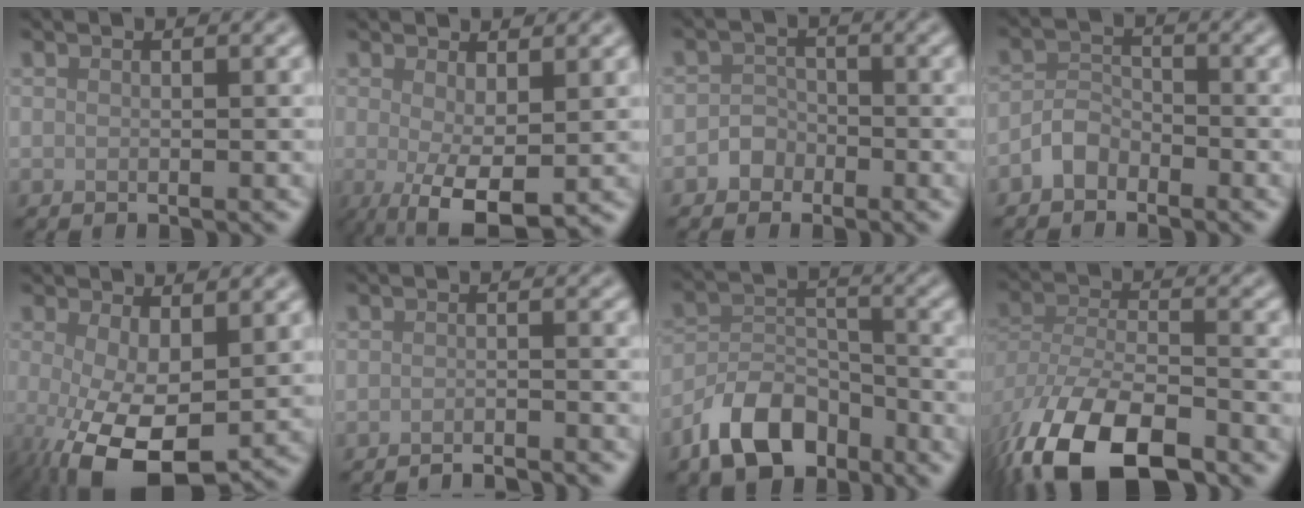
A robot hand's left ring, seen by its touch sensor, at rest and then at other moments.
{"total": 5.1, "force": [-0.7, 1.7, 4.7], "torque": [-0.087, -0.013, -0.010]}
{"total": 1.8, "force": [-1.0, 1.5, 0.2], "torque": [0.004, 0.009, -0.020]}
{"total": 2.2, "force": [-1.6, 1.3, 0.7], "torque": [-0.010, 0.011, -0.037]}
{"total": 8.8, "force": [-2.4, 3.9, 7.6], "torque": [-0.157, -0.023, -0.034]}
{"total": 2.6, "force": [-2.4, 0.3, 0.9], "torque": [-0.001, 0.002, -0.036]}
{"total": 7.2, "force": [-4.7, 4.1, 3.7], "torque": [-0.061, 0.000, -0.095]}
{"total": 12.9, "force": [-8.1, 6.0, 8.1], "torque": [-0.177, -0.022, -0.147]}